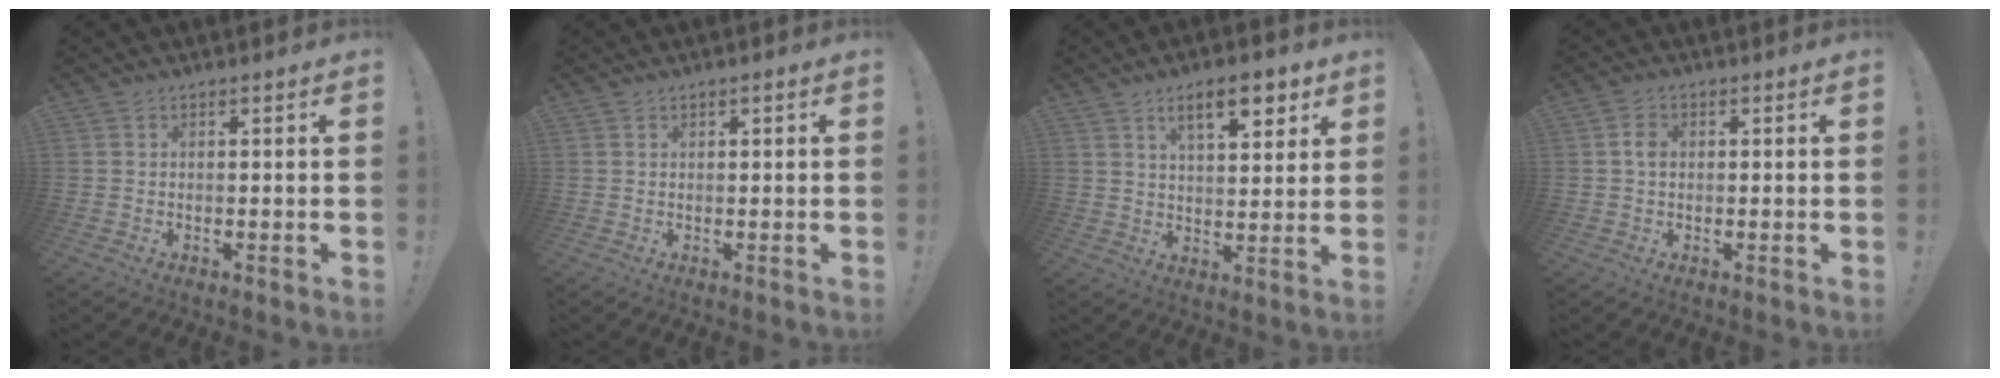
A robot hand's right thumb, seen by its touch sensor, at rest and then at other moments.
{"total": 0.6, "force": [0.4, 0.4, 0.1], "torque": [0.004, -0.002, 0.007]}
{"total": 10.5, "force": [5.8, 3.8, 8.0], "torque": [-0.107, -0.021, 0.094]}
{"total": 2.6, "force": [0.1, 1.8, 1.9], "torque": [-0.028, 0.004, 0.000]}